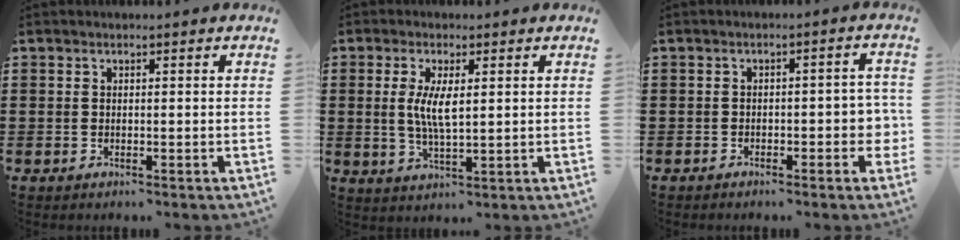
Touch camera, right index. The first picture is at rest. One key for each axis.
{"total": 5.2, "fx": 0.8, "fy": 1.6, "fz": 4.9, "tx": -0.097, "ty": 0.005, "tz": 0.013}
{"total": 3.4, "fx": -1.5, "fy": 1.5, "fz": 2.6, "tx": -0.038, "ty": 0.001, "tz": -0.031}